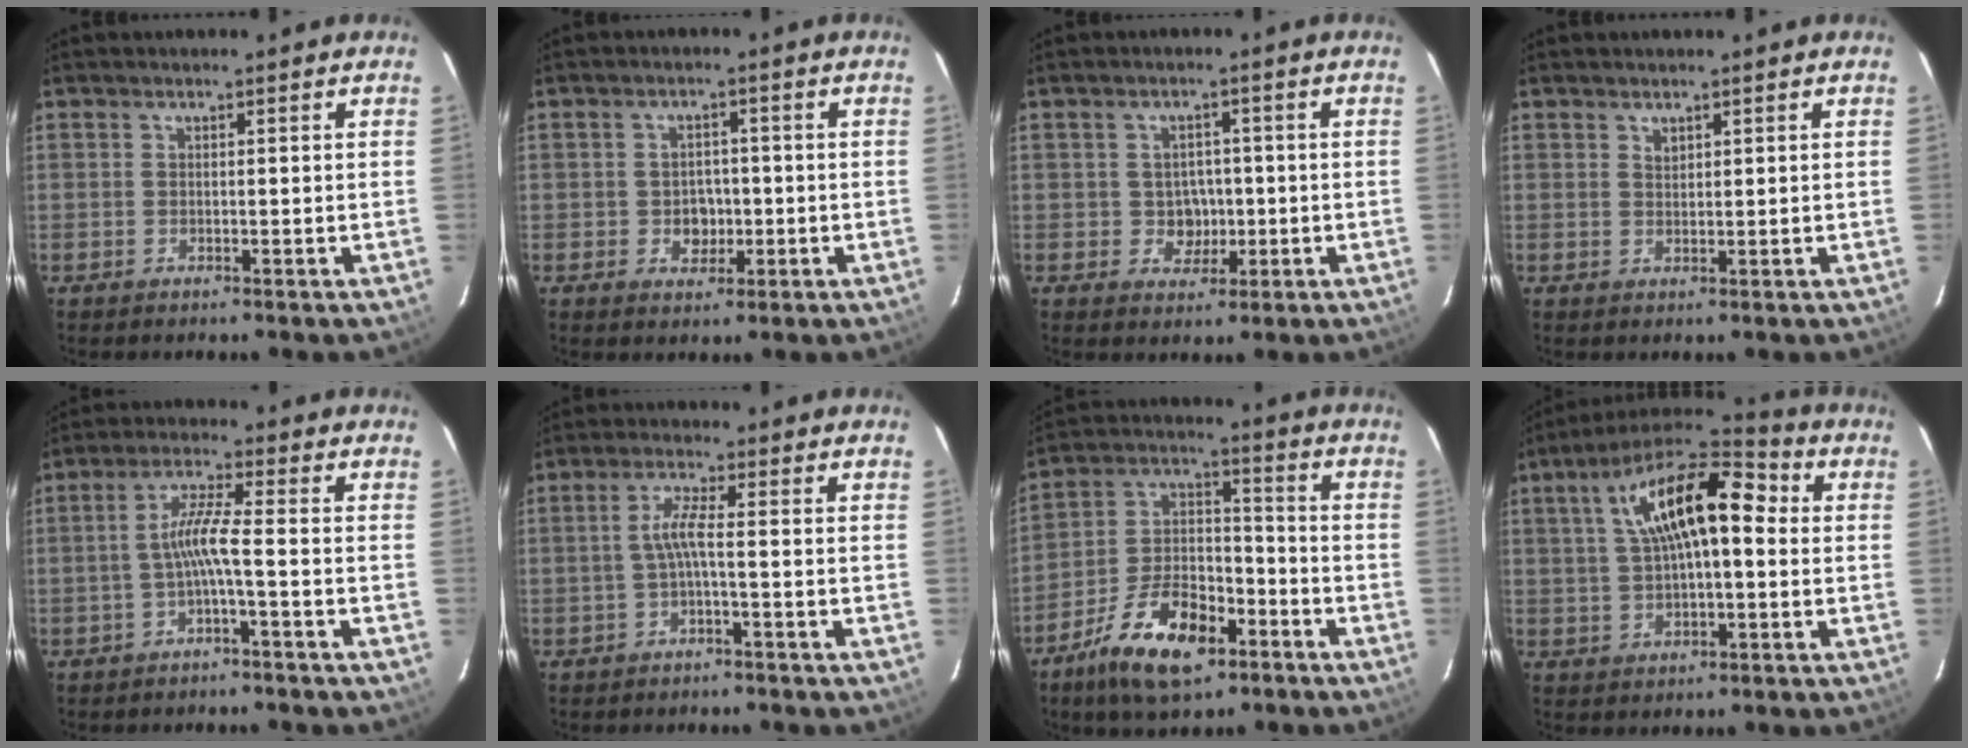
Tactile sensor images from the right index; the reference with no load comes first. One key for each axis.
{"total": 3.8, "fx": -0.7, "fy": 3.4, "fz": 1.6, "tx": -0.032, "ty": 0.010, "tz": -0.003}
{"total": 4.0, "fx": -0.5, "fy": 3.8, "fz": 1.3, "tx": -0.027, "ty": 0.011, "tz": 0.003}
{"total": 1.2, "fx": 0.9, "fy": 0.6, "fz": 0.4, "tx": -0.004, "ty": 0.001, "tz": 0.017}
{"total": 4.9, "fx": -1.8, "fy": -0.5, "fz": 4.5, "tx": -0.101, "ty": 0.010, "tz": -0.032}
{"total": 3.3, "fx": -1.0, "fy": -0.2, "fz": 3.1, "tx": -0.067, "ty": 0.005, "tz": -0.019}
{"total": 15.8, "fx": -9.5, "fy": 7.2, "fz": 10.4, "tx": -0.211, "ty": 0.004, "tz": -0.164}
{"total": 16.3, "fx": 3.3, "fy": 6.7, "fz": 14.5, "tx": -0.256, "ty": 0.035, "tz": 0.044}